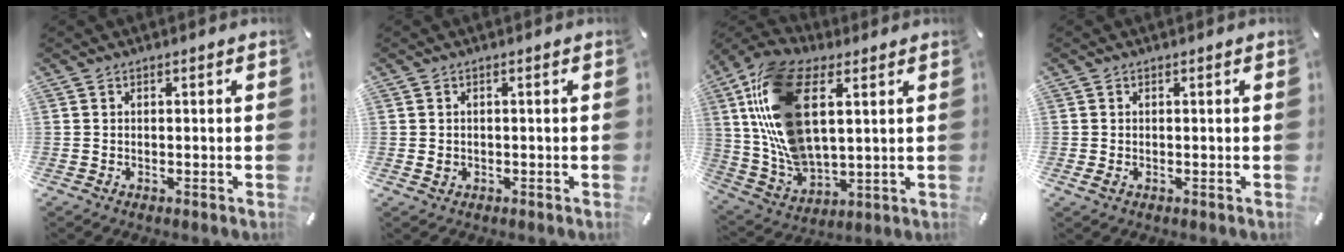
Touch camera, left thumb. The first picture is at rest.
{"total": 1.3, "force": [-0.3, 1.1, 0.6], "torque": [-0.011, 0.004, -0.008]}
{"total": 20.0, "force": [6.5, 11.5, 15.0], "torque": [-0.347, -0.018, 0.117]}
{"total": 0.8, "force": [-0.2, 0.4, 0.6], "torque": [-0.012, 0.000, -0.003]}